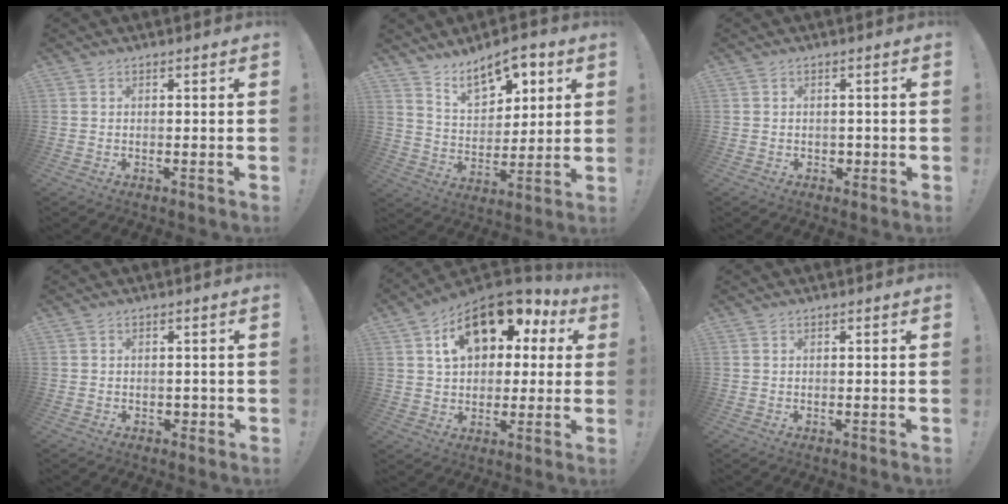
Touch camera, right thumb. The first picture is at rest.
{"total": 11.8, "force": [8.3, 6.1, 5.9], "torque": [-0.086, -0.051, 0.151]}
{"total": 1.8, "force": [0.0, 1.7, 0.5], "torque": [-0.005, 0.000, 0.000]}
{"total": 1.7, "force": [-0.3, 1.5, 0.8], "torque": [-0.010, 0.000, -0.005]}
{"total": 17.1, "force": [8.2, 10.3, 11.0], "torque": [-0.161, -0.041, 0.144]}
{"total": 0.0}